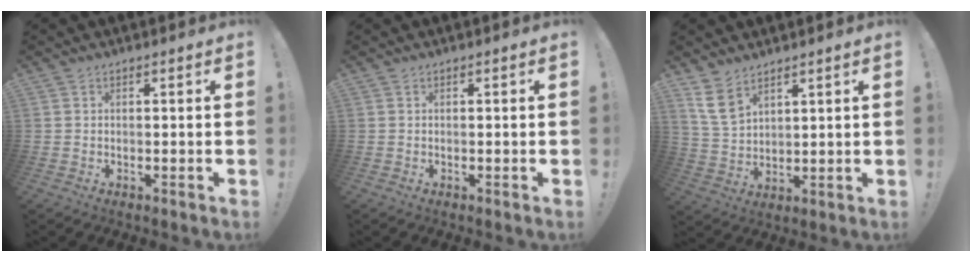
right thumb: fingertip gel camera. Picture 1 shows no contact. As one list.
[{"total": 0.0}, {"total": 8.1, "force": [5.7, 4.1, 4.0], "torque": [-0.072, -0.025, 0.113]}]